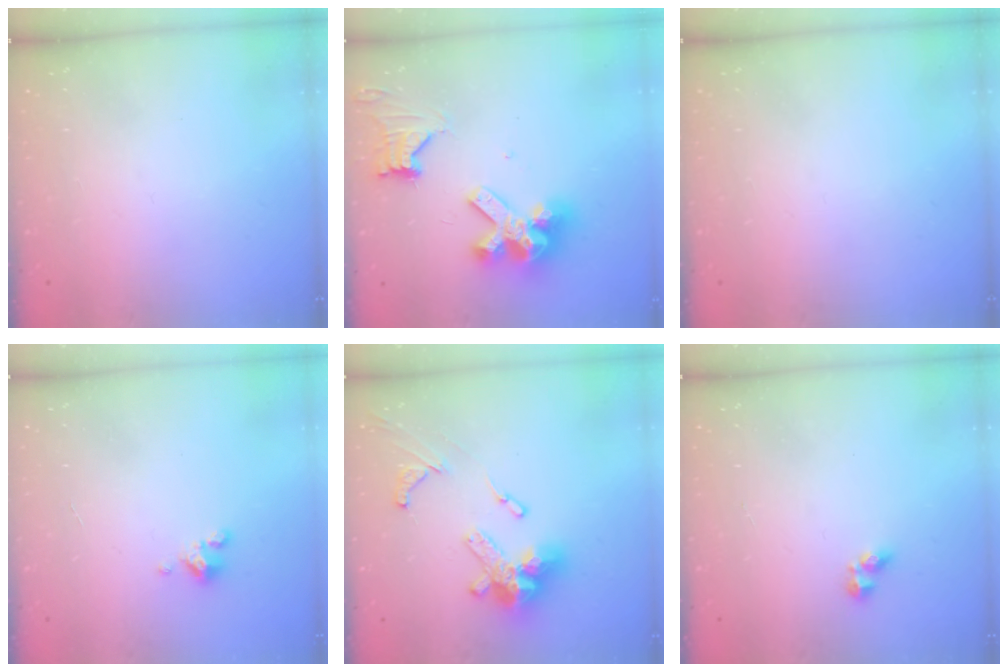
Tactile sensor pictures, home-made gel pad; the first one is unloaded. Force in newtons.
{"total": 12.4, "press": 12.4, "slide": 0.4}
{"total": 0.0}
{"total": 2.5, "press": 2.5, "slide": 0.3}
{"total": 17.1, "press": 17.0, "slide": 1.9}
{"total": 2.7, "press": 2.5, "slide": 1.1}